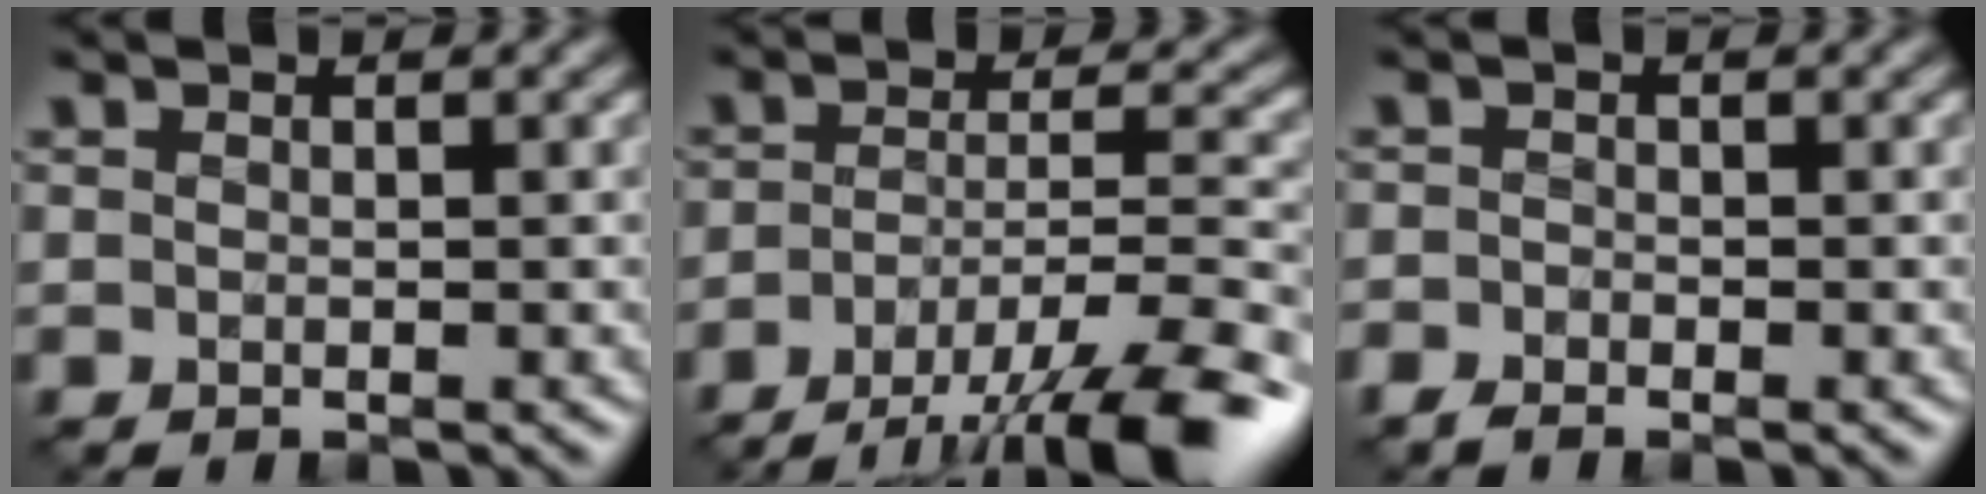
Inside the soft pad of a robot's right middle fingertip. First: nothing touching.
{"total": 10.2, "force": [-6.9, 2.6, 7.0], "torque": [-0.116, -0.008, -0.110]}
{"total": 1.3, "force": [-1.1, 0.6, 0.4], "torque": [-0.008, -0.002, -0.026]}